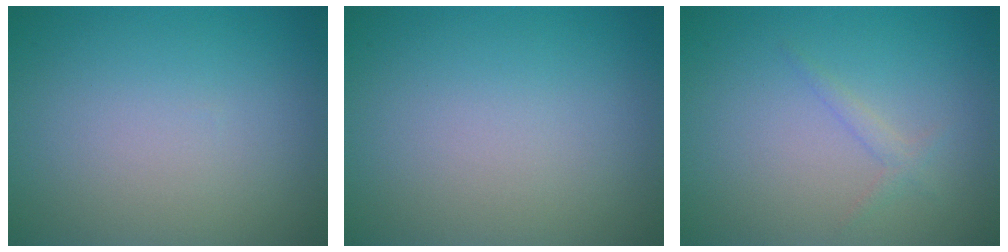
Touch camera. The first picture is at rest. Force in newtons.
{"total": 0.0}
{"total": 1.1, "press": 1.1, "slide": 0.1}